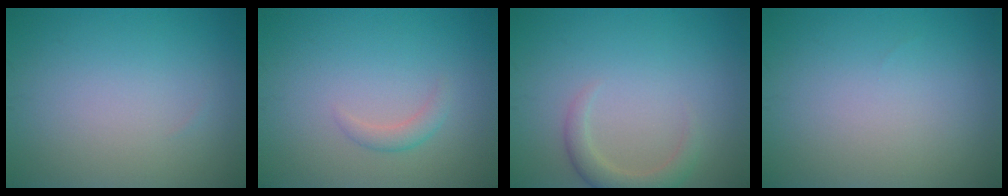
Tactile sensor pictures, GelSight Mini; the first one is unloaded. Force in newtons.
{"total": 1.3, "press": 1.3, "slide": 0.1}
{"total": 2.4, "press": 2.4, "slide": 0.3}
{"total": 0.0}